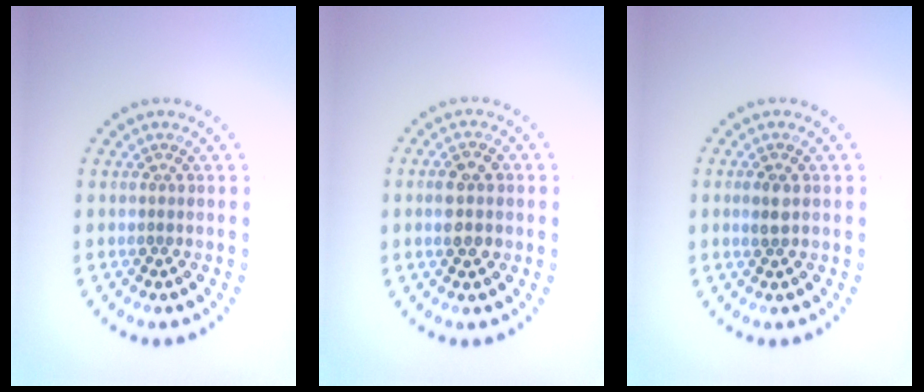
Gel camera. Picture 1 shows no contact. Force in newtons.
{"total": 2.4, "press": 2.4, "slide": 0.1}
{"total": 1.3, "press": 1.2, "slide": 0.4}